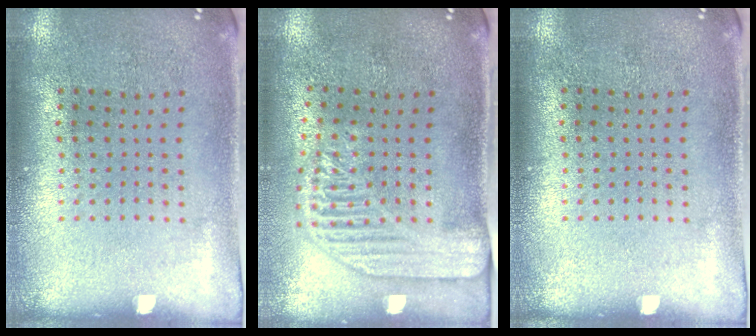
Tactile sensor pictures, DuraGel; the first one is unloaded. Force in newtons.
{"total": 2.2, "press": 1.9, "slide": 1.2}
{"total": 0.0}